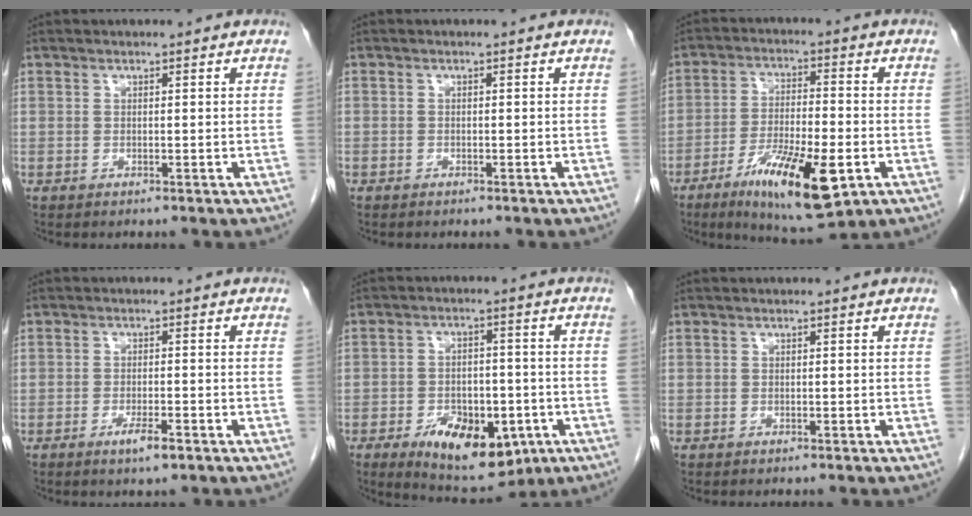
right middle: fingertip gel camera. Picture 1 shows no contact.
{"total": 0.6, "force": [-0.4, 0.4, 0.0], "torque": [-0.004, 0.003, -0.008]}
{"total": 14.6, "force": [-6.4, 3.2, 12.7], "torque": [-0.225, -0.022, -0.096]}
{"total": 3.0, "force": [-1.7, 0.6, 2.4], "torque": [-0.045, -0.002, -0.028]}
{"total": 12.4, "force": [-5.7, 6.2, 9.2], "torque": [-0.140, -0.008, -0.078]}
{"total": 0.0}